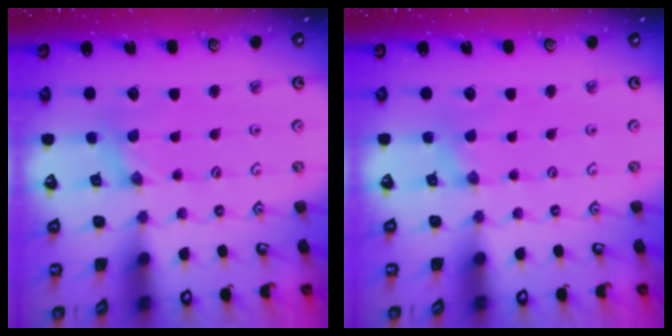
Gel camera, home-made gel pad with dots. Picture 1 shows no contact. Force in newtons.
{"total": 1.3, "press": 1.2, "slide": 0.2}